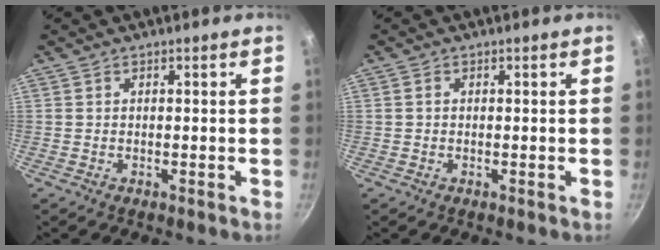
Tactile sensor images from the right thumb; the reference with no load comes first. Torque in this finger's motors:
{"motor_torque": [0.00, 0.01, 0.00, 0.49, 0.00]}